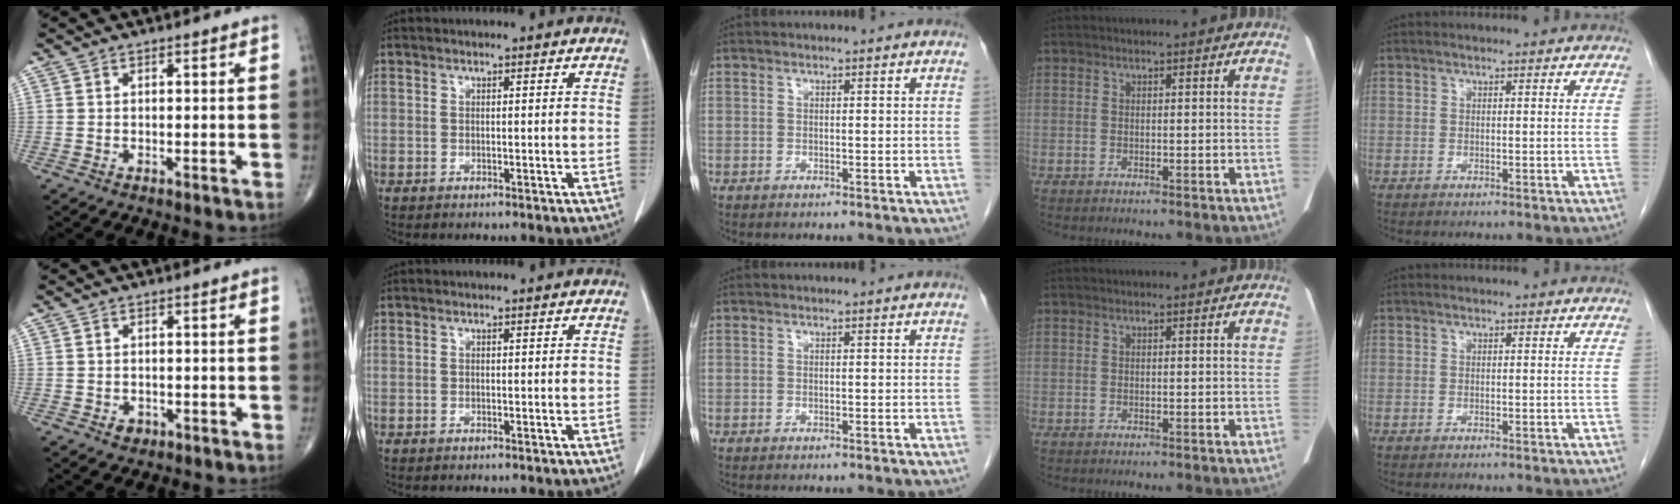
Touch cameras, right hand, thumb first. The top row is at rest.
{"thumb": {"total": 1.8, "force": [-0.7, 1.4, 0.7], "torque": [-0.005, 0.002, -0.007]}}